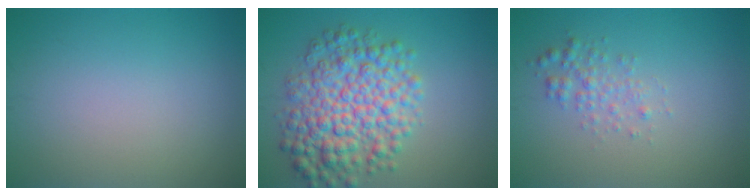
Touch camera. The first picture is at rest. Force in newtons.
{"total": 7.7, "press": 7.7, "slide": 0.1}
{"total": 1.8, "press": 1.8, "slide": 0.0}